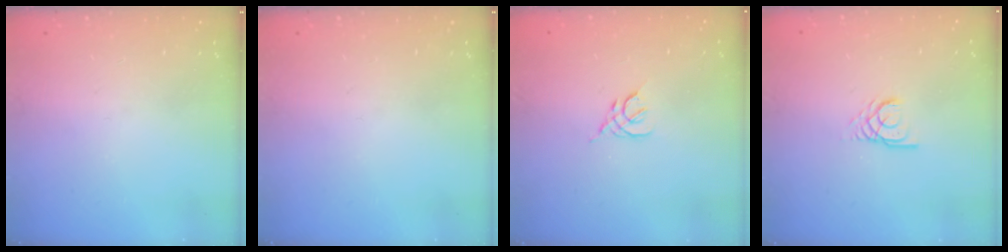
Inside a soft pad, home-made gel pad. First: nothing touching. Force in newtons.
{"total": 0.0}
{"total": 2.8, "press": 2.8, "slide": 0.7}
{"total": 2.8, "press": 2.8, "slide": 0.1}